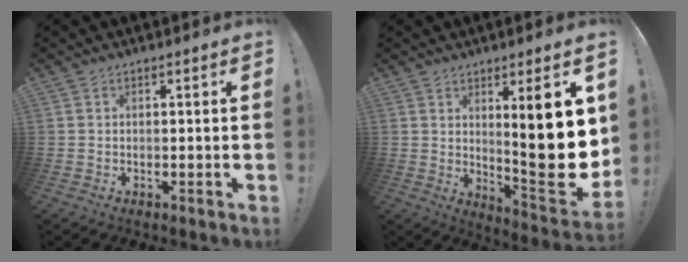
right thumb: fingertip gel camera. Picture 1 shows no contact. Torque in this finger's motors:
{"motor_torque": [1.52, 3.32, 0.29, 0.31, 0.14]}